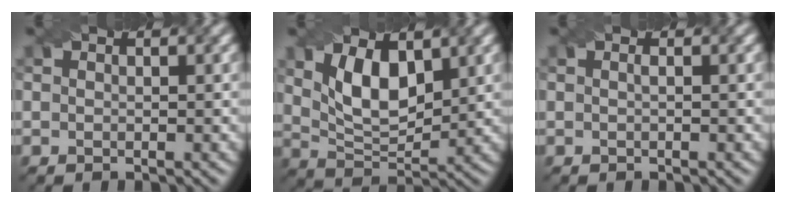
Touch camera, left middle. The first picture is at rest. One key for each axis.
{"total": 5.6, "fx": 1.8, "fy": 2.9, "fz": 4.5, "tx": -0.093, "ty": 0.000, "tz": 0.037}
{"total": 0.6, "fx": -0.1, "fy": 0.3, "fz": 0.5, "tx": 0.000, "ty": -0.001, "tz": -0.008}